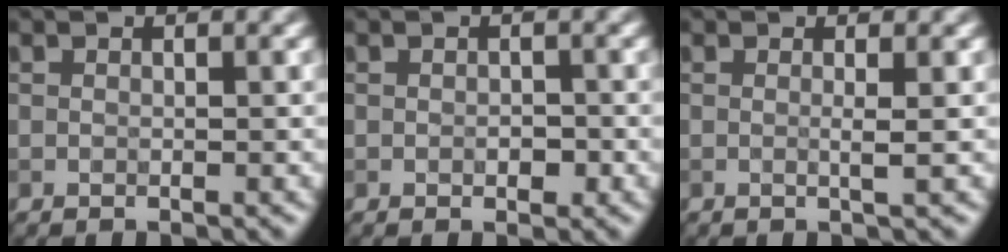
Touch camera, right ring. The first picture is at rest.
{"total": 1.2, "force": [-0.3, 0.7, 0.9], "torque": [-0.012, -0.002, -0.004]}
{"total": 1.3, "force": [0.0, 0.3, 1.3], "torque": [-0.016, -0.002, -0.006]}